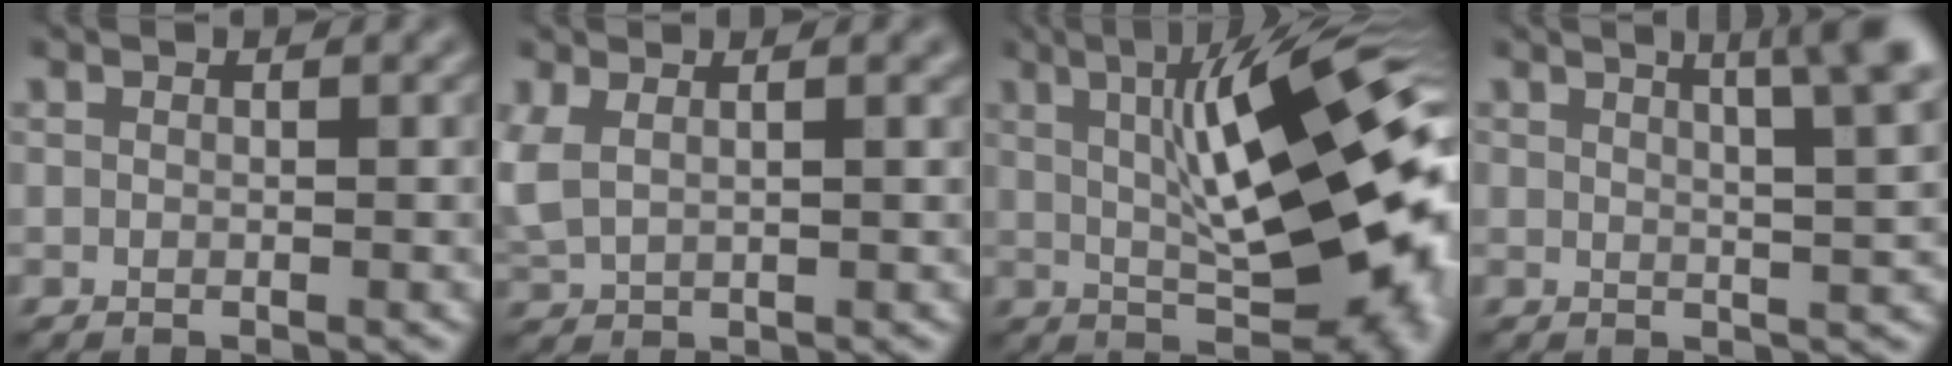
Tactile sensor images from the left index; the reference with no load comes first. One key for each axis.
{"total": 3.9, "fx": 1.6, "fy": 1.9, "fz": 3.1, "tx": -0.063, "ty": 0.009, "tz": 0.034}
{"total": 13.9, "fx": 2.3, "fy": 3.9, "fz": 13.1, "tx": -0.180, "ty": 0.007, "tz": 0.035}
{"total": 6.5, "fx": 3.3, "fy": 2.0, "fz": 5.2, "tx": -0.040, "ty": 0.028, "tz": 0.023}